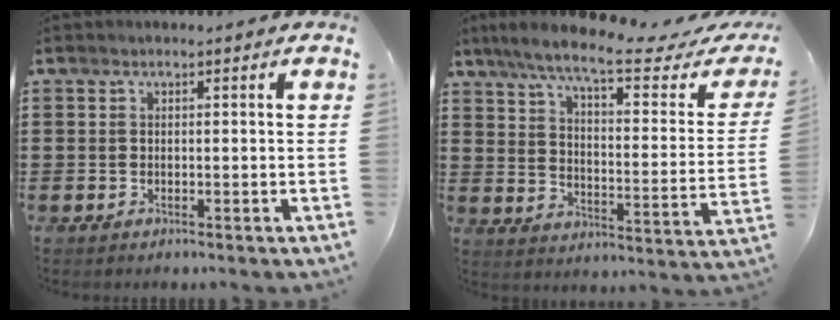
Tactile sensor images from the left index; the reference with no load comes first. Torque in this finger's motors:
{"motor_torque": [2.14, 0.00, 0.75, 0.20]}